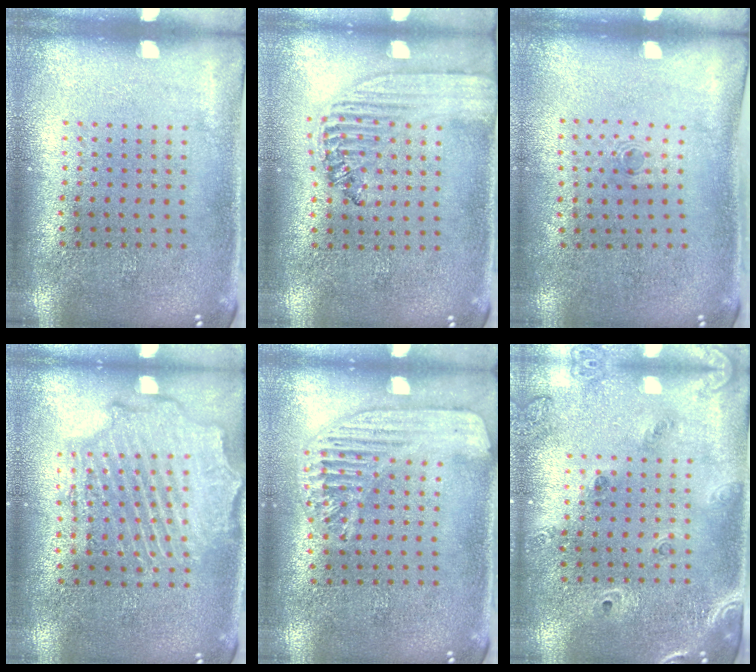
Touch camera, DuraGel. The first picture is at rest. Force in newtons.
{"total": 1.5, "press": 1.4, "slide": 0.6}
{"total": 0.6, "press": 0.3, "slide": 0.5}
{"total": 2.1, "press": 2.1, "slide": 0.5}
{"total": 1.7, "press": 1.6, "slide": 0.5}
{"total": 1.5, "press": 1.4, "slide": 0.5}